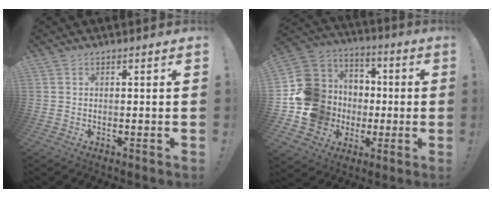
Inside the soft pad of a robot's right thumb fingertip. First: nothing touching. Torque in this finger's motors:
{"motor_torque": [2.59, 1.96, 0.91, -0.24, 0.07]}